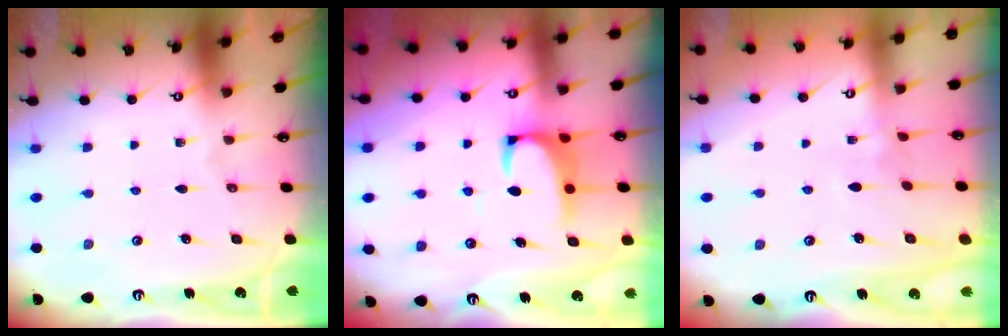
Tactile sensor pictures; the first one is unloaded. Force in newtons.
{"total": 2.1, "press": 1.9, "slide": 1.0}
{"total": 5.8, "press": 5.8, "slide": 0.1}